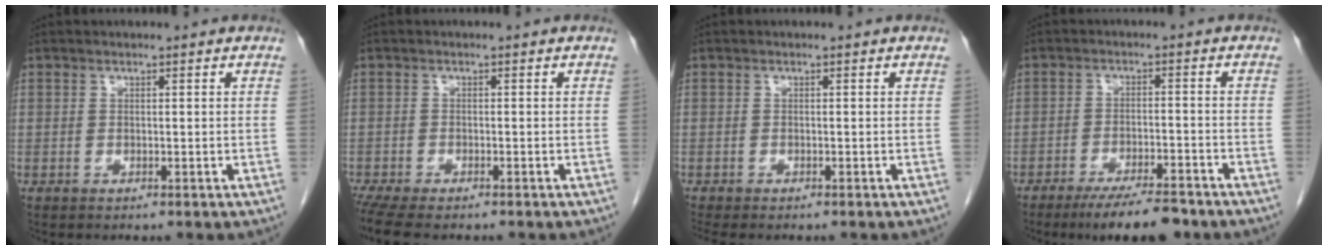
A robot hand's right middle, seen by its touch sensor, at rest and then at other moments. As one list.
[{"total": 7.2, "force": [-6.0, 1.7, 3.7], "torque": [-0.055, -0.009, -0.093]}, {"total": 2.9, "force": [-2.5, 0.6, 1.3], "torque": [-0.012, -0.006, -0.033]}, {"total": 8.7, "force": [-6.9, 1.7, 5.0], "torque": [-0.073, -0.015, -0.112]}]